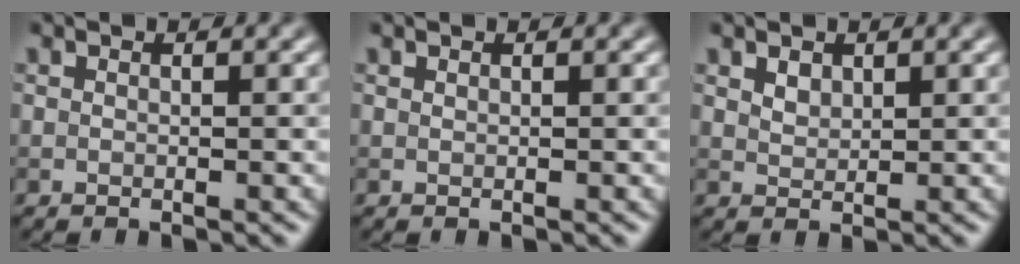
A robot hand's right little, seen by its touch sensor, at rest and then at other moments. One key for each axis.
{"total": 0.0}
{"total": 1.2, "fx": 0.8, "fy": 0.7, "fz": 0.6, "tx": -0.012, "ty": 0.000, "tz": 0.019}